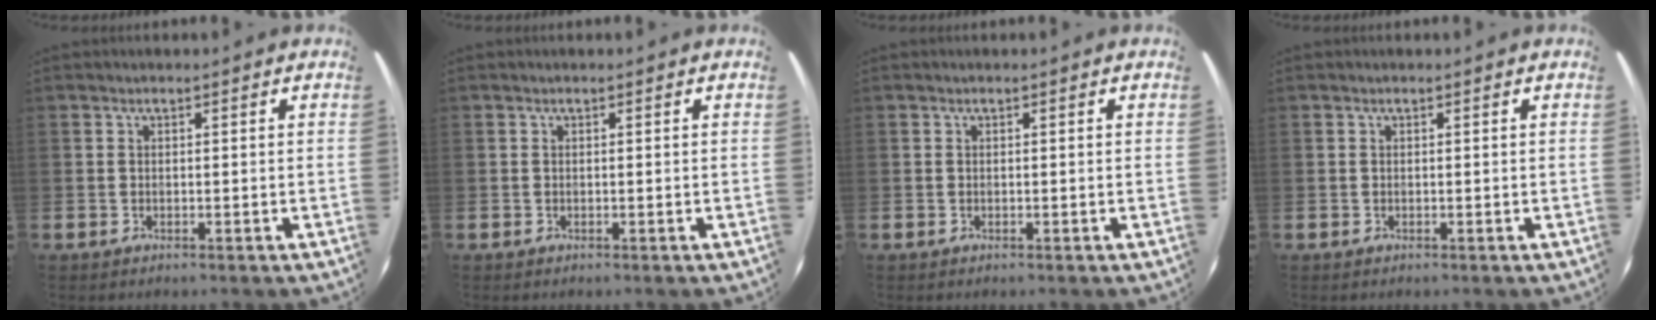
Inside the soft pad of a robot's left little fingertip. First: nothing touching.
{"total": 0.0}
{"total": 0.0}
{"total": 0.0}